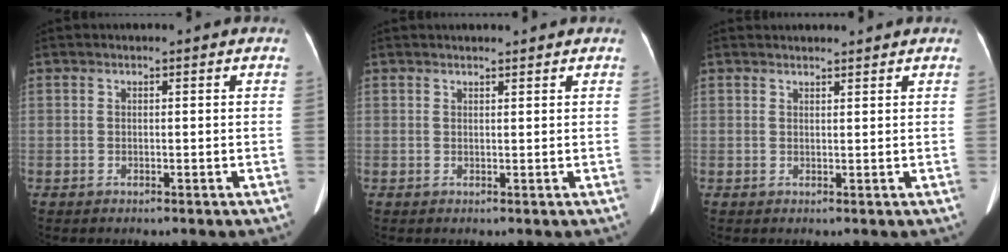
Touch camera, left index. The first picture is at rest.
{"total": 2.6, "force": [2.4, 0.3, 0.9], "torque": [-0.012, 0.013, 0.034]}
{"total": 3.7, "force": [3.6, 0.5, 0.8], "torque": [-0.011, 0.017, 0.047]}